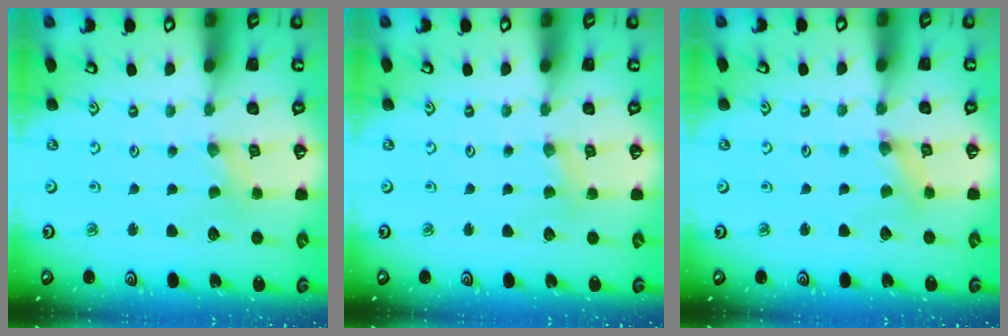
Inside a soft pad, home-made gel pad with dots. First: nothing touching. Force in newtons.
{"total": 2.9, "press": 2.9, "slide": 0.4}
{"total": 1.5, "press": 1.5, "slide": 0.2}